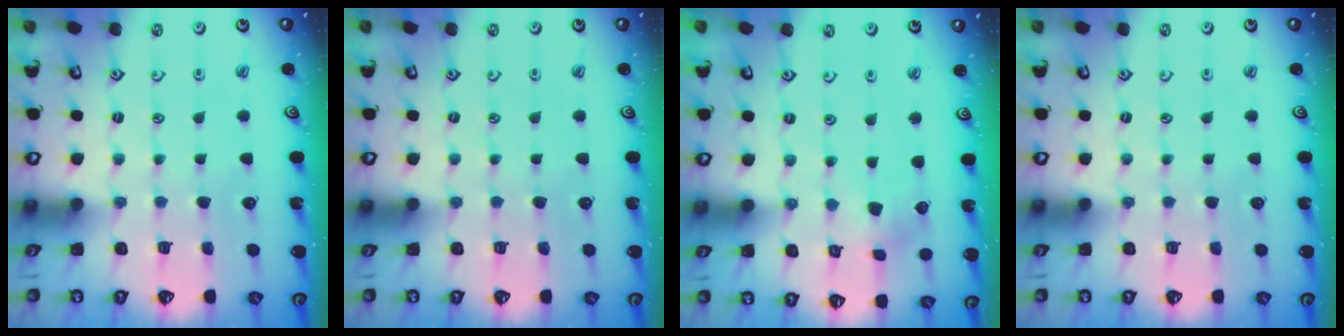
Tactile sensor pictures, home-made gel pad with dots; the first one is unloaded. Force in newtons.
{"total": 0.0}
{"total": 2.7, "press": 2.7, "slide": 0.4}
{"total": 0.0}